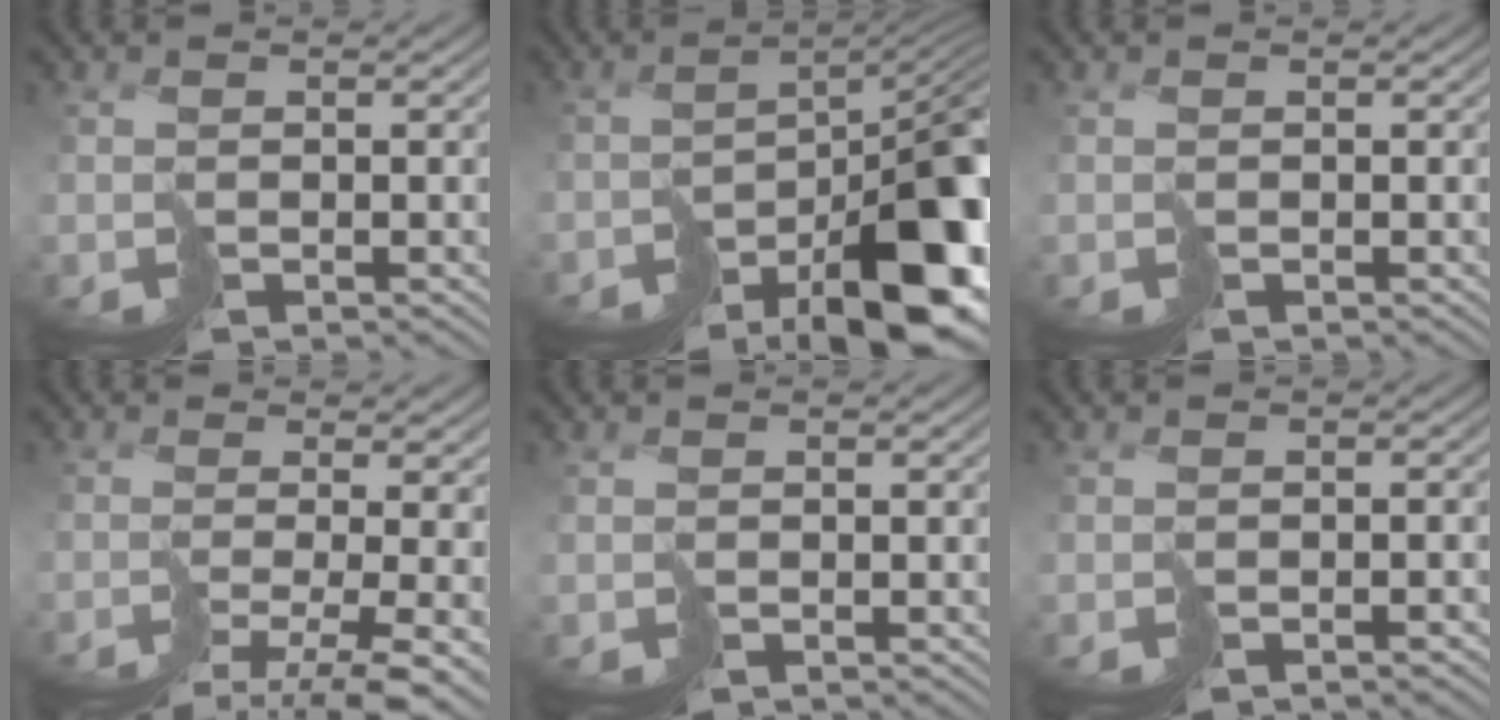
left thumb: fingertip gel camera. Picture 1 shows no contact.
{"total": 13.9, "force": [-7.5, 5.6, 10.2], "torque": [-0.109, -0.022, -0.104]}
{"total": 0.0}
{"total": 9.2, "force": [-4.0, 2.2, 8.0], "torque": [-0.102, -0.027, -0.026]}
{"total": 0.0}
{"total": 1.6, "force": [-1.4, 0.3, 0.7], "torque": [-0.002, 0.001, -0.020]}